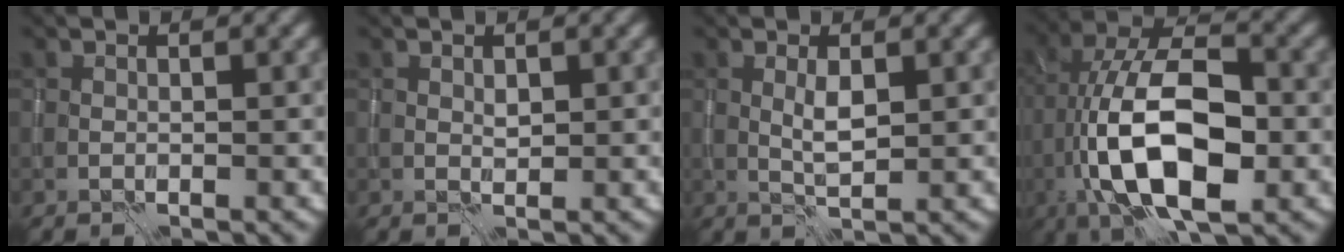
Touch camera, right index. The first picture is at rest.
{"total": 0.6, "force": [0.4, 0.3, 0.4], "torque": [-0.008, -0.003, 0.009]}
{"total": 1.7, "force": [0.3, 0.4, 1.6], "torque": [-0.036, 0.000, 0.007]}
{"total": 12.9, "force": [-3.0, 5.7, 11.2], "torque": [-0.195, 0.016, -0.059]}